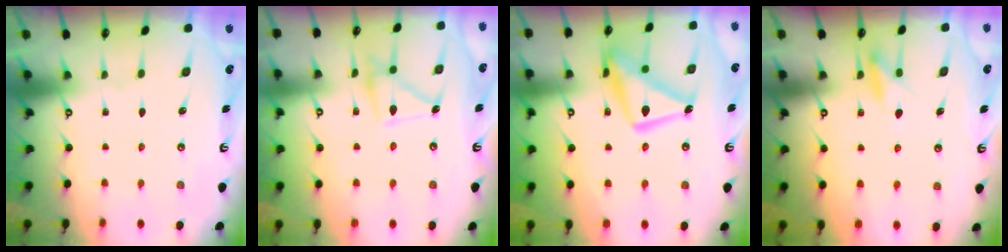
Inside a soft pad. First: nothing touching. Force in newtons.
{"total": 12.4, "press": 12.4, "slide": 0.4}
{"total": 15.7, "press": 15.7, "slide": 1.3}
{"total": 8.5, "press": 8.4, "slide": 1.3}